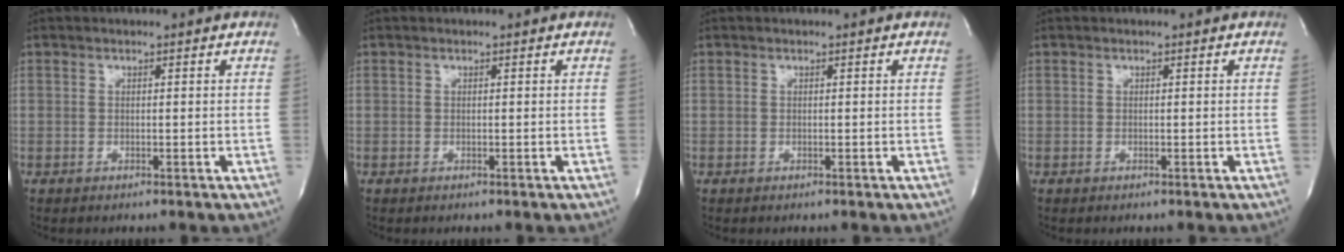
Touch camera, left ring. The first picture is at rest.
{"total": 0.0}
{"total": 0.0}
{"total": 0.0}